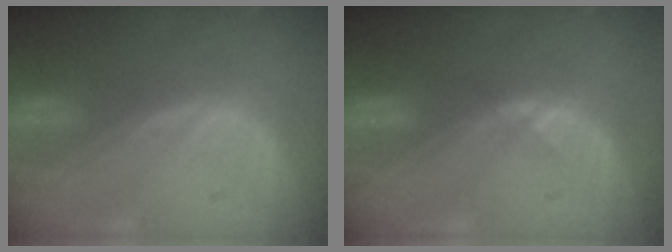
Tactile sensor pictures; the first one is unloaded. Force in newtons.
{"total": 0.6, "press": 0.6, "slide": 0.1}